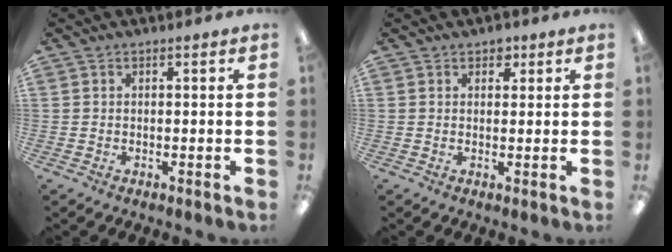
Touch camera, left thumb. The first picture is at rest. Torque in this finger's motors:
{"motor_torque": [0.12, 0.04, -0.02, 0.03, 0.00]}